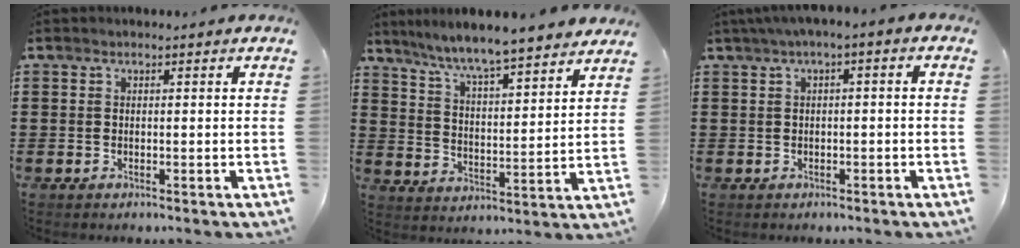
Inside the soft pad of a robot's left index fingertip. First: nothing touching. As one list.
[{"total": 6.9, "force": [6.4, -0.1, 2.5], "torque": [-0.074, -0.042, 0.109]}, {"total": 2.0, "force": [-1.3, 0.6, 1.4], "torque": [-0.031, 0.000, -0.031]}]